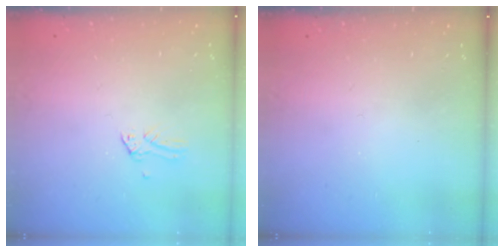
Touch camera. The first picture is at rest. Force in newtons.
{"total": 0.7, "press": 0.7, "slide": 0.0}